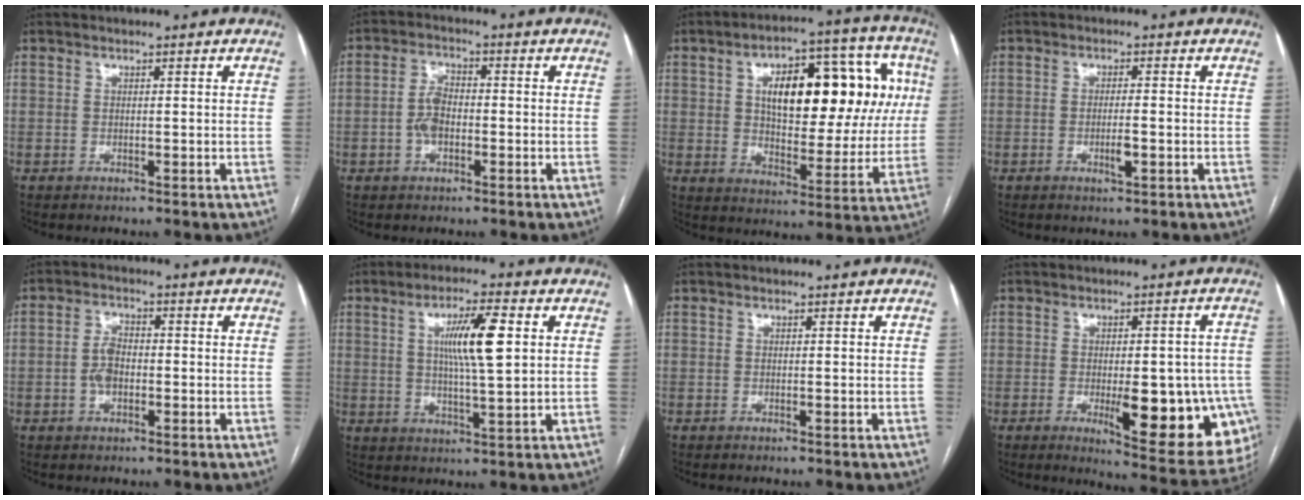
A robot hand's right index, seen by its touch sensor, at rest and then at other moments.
{"total": 4.4, "force": [-1.0, 2.5, 3.6], "torque": [-0.076, 0.011, -0.021]}
{"total": 21.2, "force": [5.1, 9.3, 18.3], "torque": [-0.257, 0.046, 0.078]}
{"total": 2.8, "force": [-0.9, 0.4, 2.6], "torque": [-0.048, -0.003, -0.012]}
{"total": 3.9, "force": [-0.8, 2.3, 3.1], "torque": [-0.066, 0.008, -0.017]}
{"total": 9.1, "force": [2.1, 0.8, 8.8], "torque": [-0.158, 0.002, 0.038]}
{"total": 0.0}
{"total": 17.1, "force": [-5.2, 5.2, 15.4], "torque": [-0.116, 0.009, -0.045]}